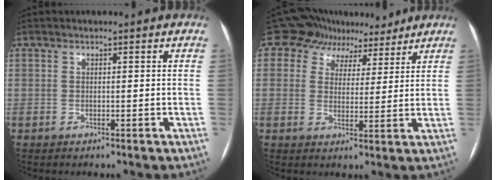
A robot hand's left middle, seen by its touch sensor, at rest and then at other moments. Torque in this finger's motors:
{"motor_torque": [-0.06, -0.03, -0.04, -0.04]}